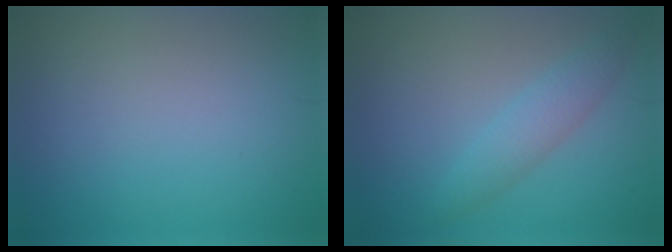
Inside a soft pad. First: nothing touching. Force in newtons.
{"total": 2.4, "press": 2.4, "slide": 0.1}